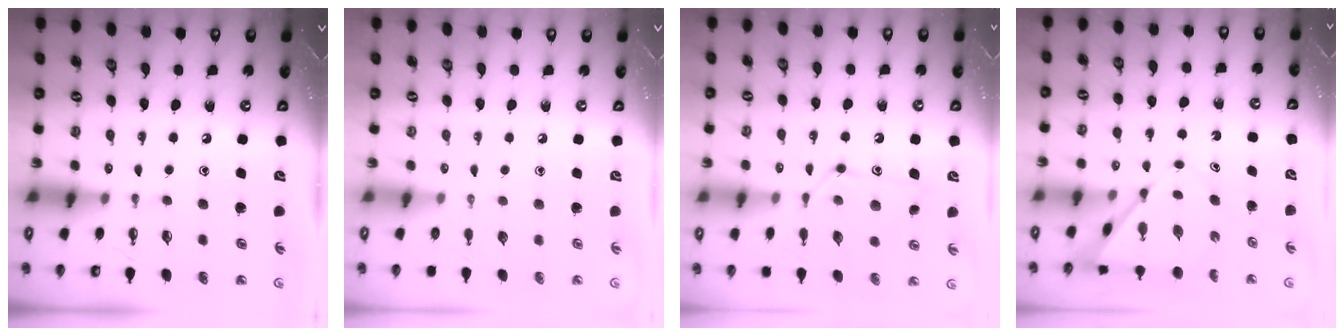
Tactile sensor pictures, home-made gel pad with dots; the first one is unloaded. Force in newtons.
{"total": 0.0}
{"total": 12.5, "press": 12.5, "slide": 0.5}
{"total": 6.1, "press": 6.0, "slide": 0.6}